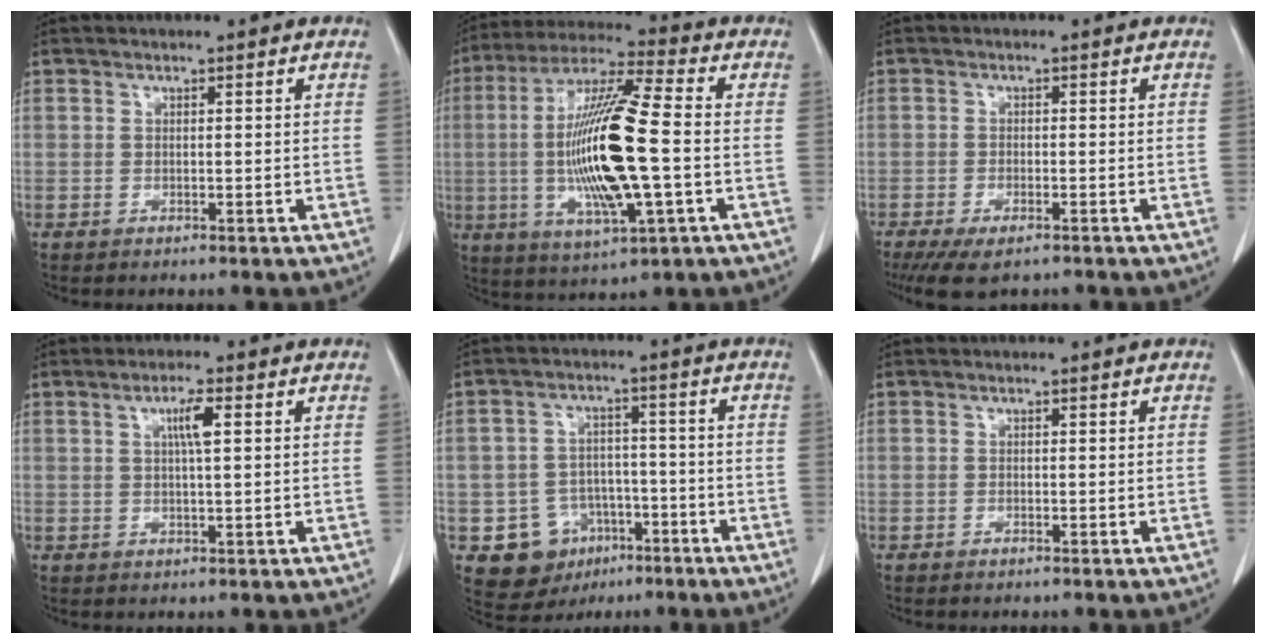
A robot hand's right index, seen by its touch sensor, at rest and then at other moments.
{"total": 18.3, "force": [-1.8, 2.3, 18.0], "torque": [-0.363, -0.005, -0.034]}
{"total": 6.1, "force": [-4.5, 2.0, 3.7], "torque": [-0.060, -0.011, -0.071]}
{"total": 3.4, "force": [1.0, 0.2, 3.3], "torque": [-0.057, 0.002, 0.016]}
{"total": 9.1, "force": [-4.1, 7.9, 2.2], "torque": [-0.036, 0.018, -0.050]}
{"total": 0.0}